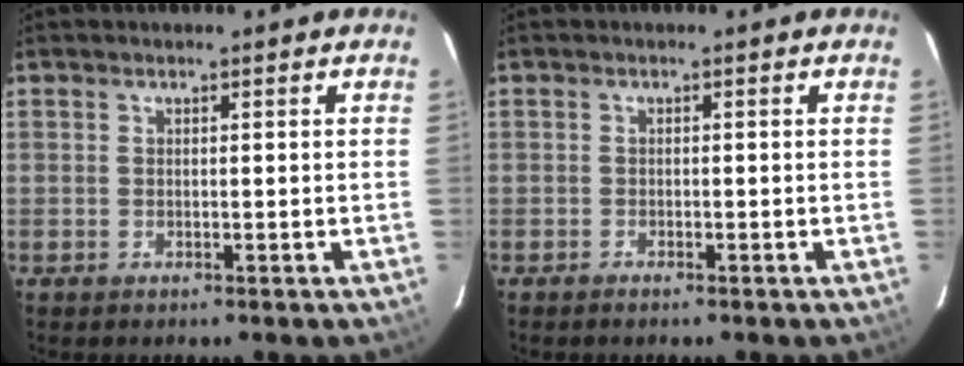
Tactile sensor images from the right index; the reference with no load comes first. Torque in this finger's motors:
{"motor_torque": [0.04, -0.01, 0.08, 0.01]}